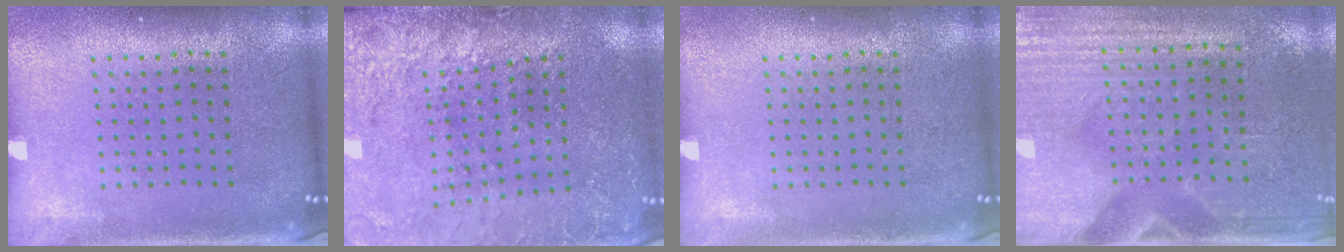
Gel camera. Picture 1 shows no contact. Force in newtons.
{"total": 2.9, "press": 2.9, "slide": 0.3}
{"total": 0.0}
{"total": 3.1, "press": 2.8, "slide": 1.4}